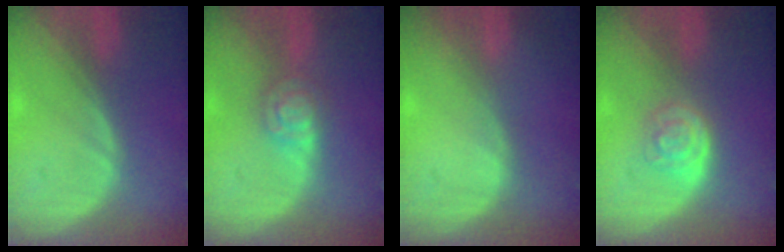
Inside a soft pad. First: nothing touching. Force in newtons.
{"total": 4.8, "press": 4.1, "slide": 2.4}
{"total": 0.0}
{"total": 4.0, "press": 3.6, "slide": 1.7}